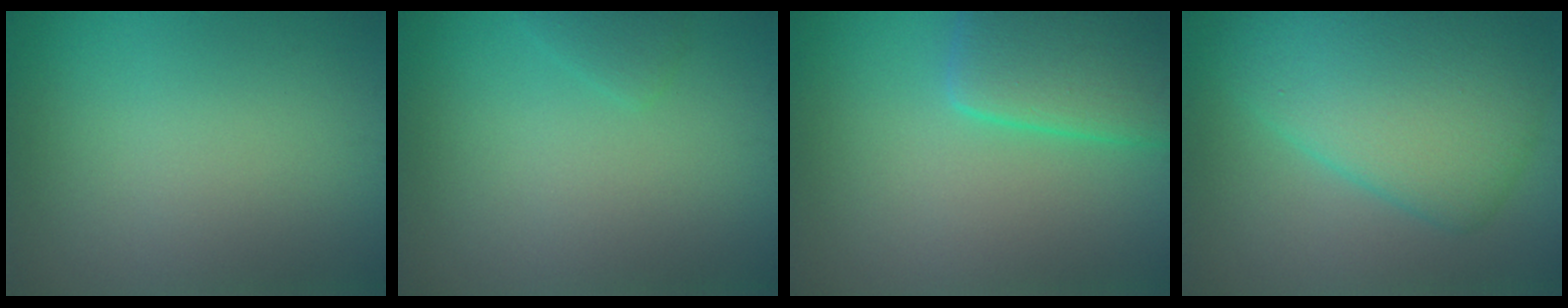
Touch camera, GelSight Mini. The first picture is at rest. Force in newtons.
{"total": 1.0, "press": 1.0, "slide": 0.1}
{"total": 7.1, "press": 7.1, "slide": 0.4}
{"total": 7.8, "press": 7.8, "slide": 0.2}